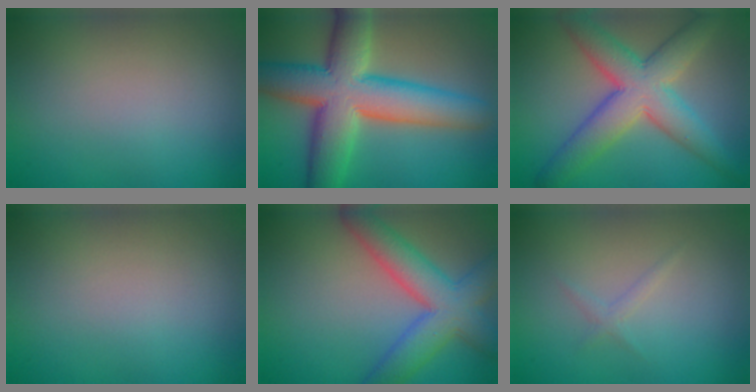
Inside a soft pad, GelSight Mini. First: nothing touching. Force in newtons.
{"total": 11.9, "press": 11.9, "slide": 0.5}
{"total": 8.1, "press": 8.1, "slide": 0.3}
{"total": 0.0}
{"total": 7.0, "press": 7.0, "slide": 0.3}
{"total": 0.9, "press": 0.9, "slide": 0.0}